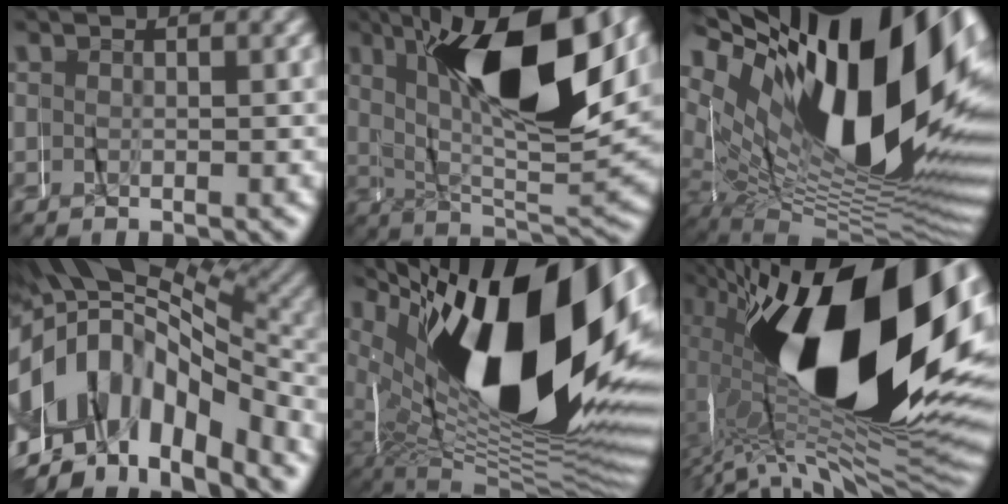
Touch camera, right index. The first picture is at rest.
{"total": 16.7, "force": [5.1, 6.1, 14.7], "torque": [-0.260, 0.034, 0.067]}
{"total": 27.0, "force": [2.0, 14.8, 22.5], "torque": [-0.311, 0.031, 0.014]}
{"total": 17.3, "force": [-3.1, 13.6, 10.2], "torque": [-0.185, -0.005, -0.069]}
{"total": 30.1, "force": [0.8, 14.1, 26.5], "torque": [-0.355, 0.038, -0.007]}
{"total": 34.1, "force": [0.7, 15.2, 30.5], "torque": [-0.423, 0.044, -0.005]}